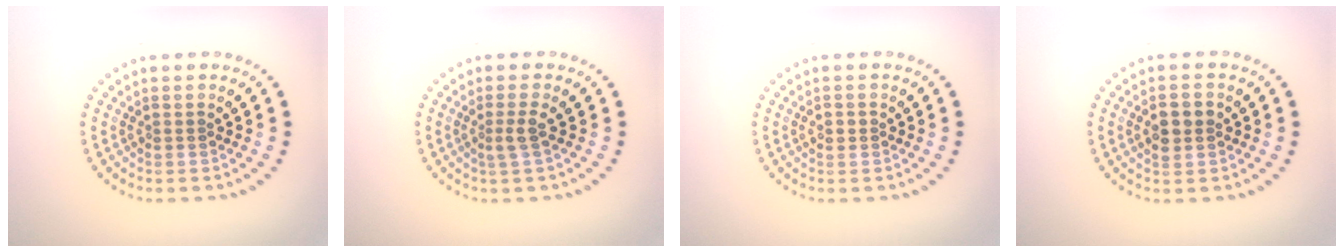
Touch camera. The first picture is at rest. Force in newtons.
{"total": 1.4, "press": 1.0, "slide": 1.0}
{"total": 1.2, "press": 1.2, "slide": 0.1}
{"total": 2.9, "press": 2.9, "slide": 0.1}